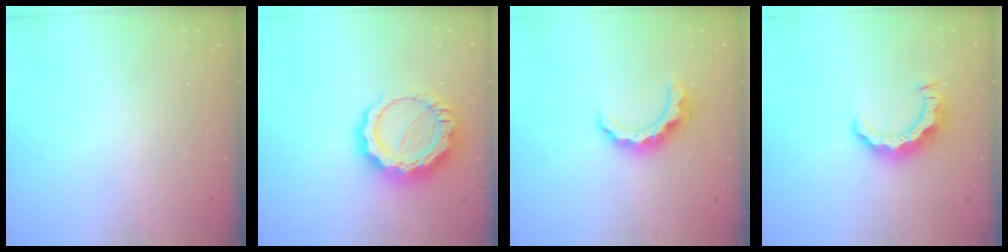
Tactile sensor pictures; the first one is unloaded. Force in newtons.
{"total": 16.4, "press": 16.4, "slide": 1.0}
{"total": 11.2, "press": 11.2, "slide": 0.5}
{"total": 9.7, "press": 9.7, "slide": 0.5}